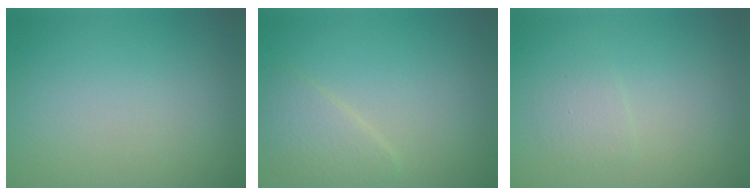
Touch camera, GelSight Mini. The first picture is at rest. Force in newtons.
{"total": 2.4, "press": 2.4, "slide": 0.1}
{"total": 1.1, "press": 1.1, "slide": 0.1}